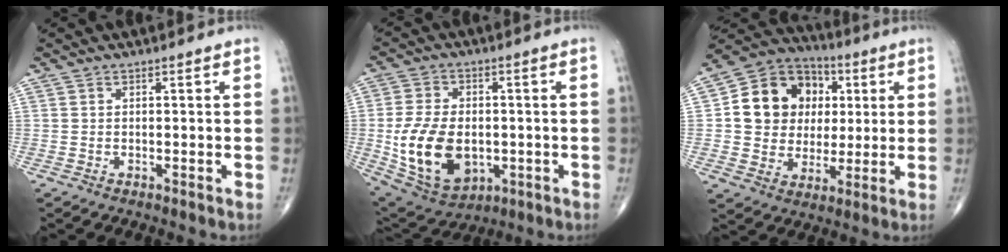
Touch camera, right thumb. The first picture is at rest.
{"total": 16.2, "force": [-2.2, 10.6, 12.0], "torque": [-0.206, -0.004, -0.019]}
{"total": 16.3, "force": [2.9, 14.0, 7.9], "torque": [-0.097, 0.014, 0.052]}